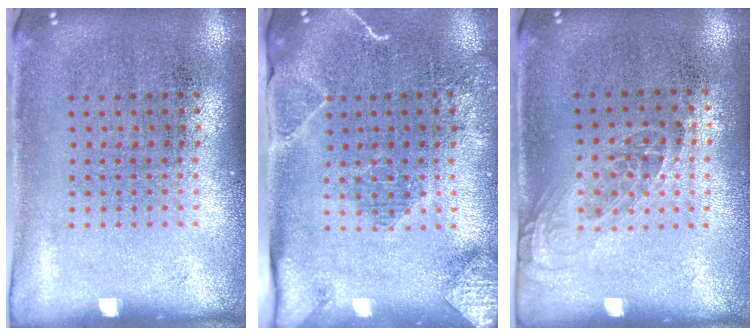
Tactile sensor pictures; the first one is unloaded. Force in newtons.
{"total": 2.0, "press": 1.9, "slide": 0.3}
{"total": 1.0, "press": 0.9, "slide": 0.6}